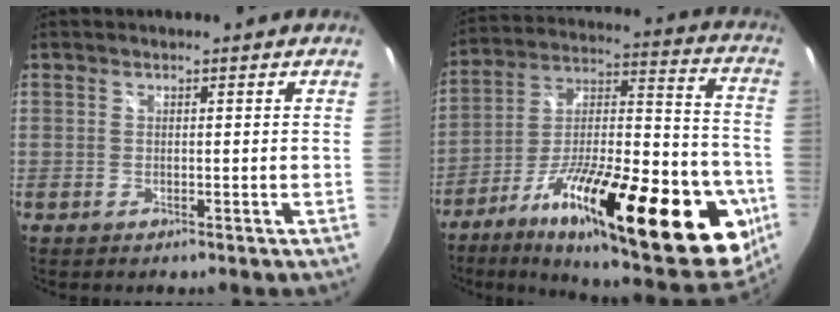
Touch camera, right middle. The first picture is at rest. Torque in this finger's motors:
{"motor_torque": [2.14, 0.00, 1.05, 0.21]}